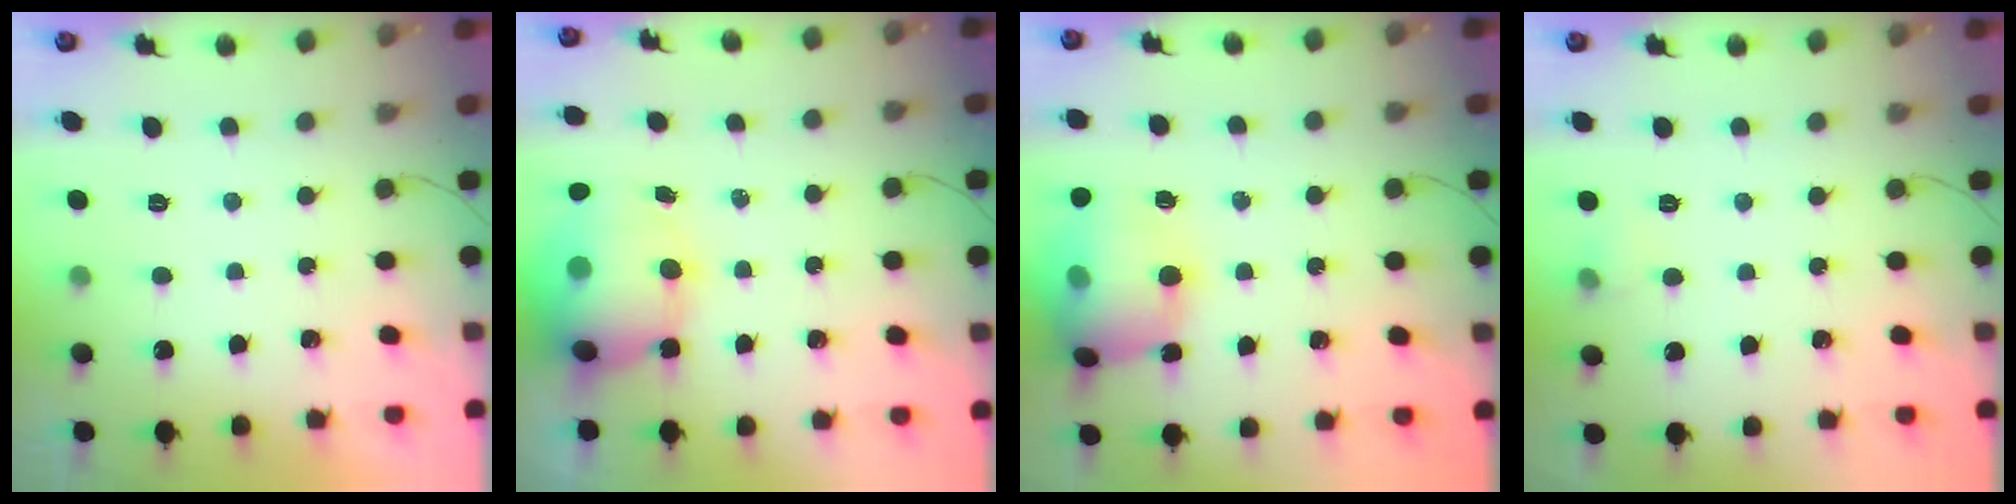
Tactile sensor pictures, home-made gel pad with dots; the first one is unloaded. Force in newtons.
{"total": 14.7, "press": 14.2, "slide": 3.5}
{"total": 16.5, "press": 16.2, "slide": 3.3}
{"total": 3.7, "press": 3.5, "slide": 1.1}